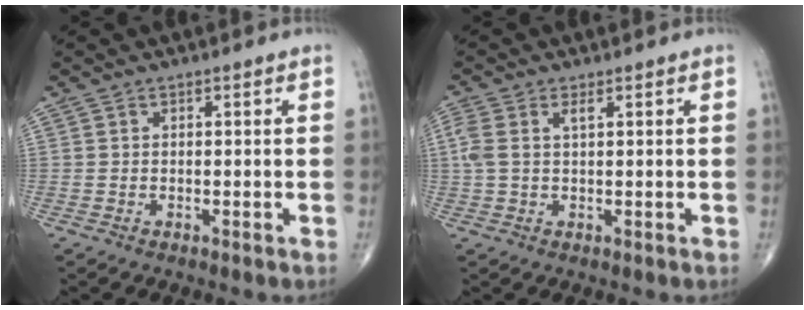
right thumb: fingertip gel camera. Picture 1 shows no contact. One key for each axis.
{"total": 4.5, "fx": 1.4, "fy": 2.0, "fz": 3.8, "tx": -0.111, "ty": 0.018, "tz": 0.034}